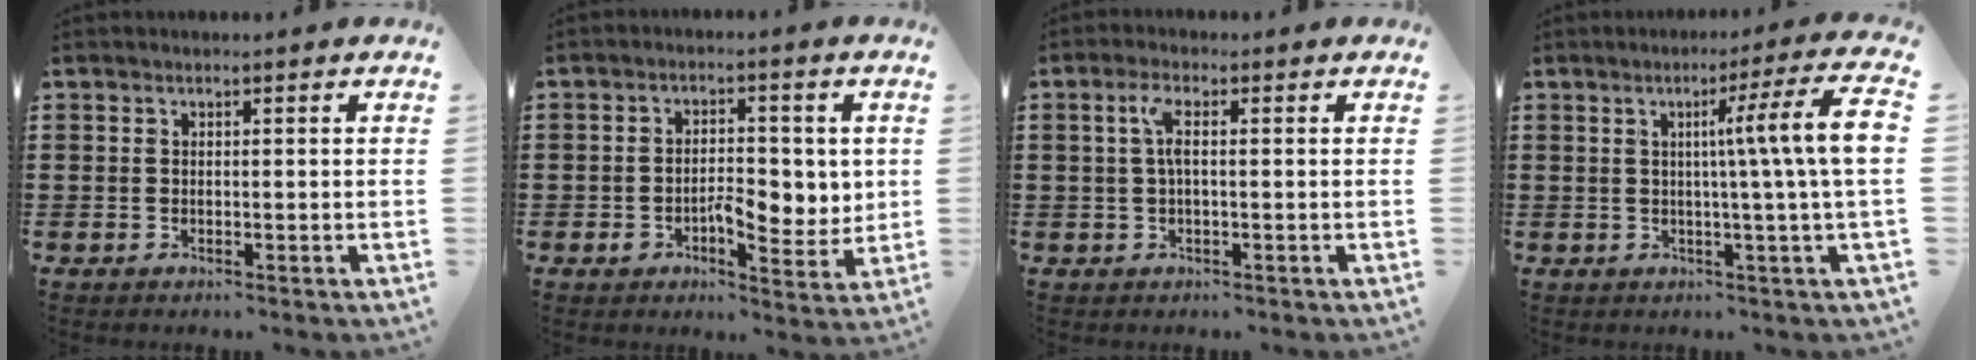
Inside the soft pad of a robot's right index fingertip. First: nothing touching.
{"total": 6.2, "force": [-1.1, 3.5, 5.0], "torque": [-0.067, 0.003, -0.026]}
{"total": 3.3, "force": [0.2, 0.9, 3.1], "torque": [-0.062, 0.007, 0.001]}
{"total": 9.6, "force": [1.1, -0.8, 9.5], "torque": [-0.157, -0.011, 0.009]}